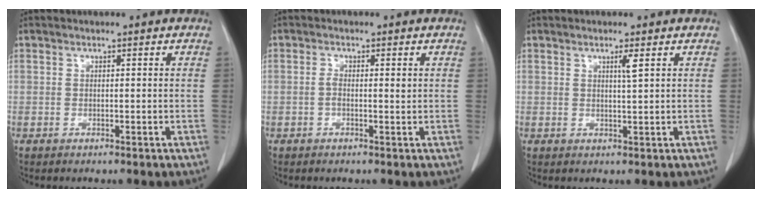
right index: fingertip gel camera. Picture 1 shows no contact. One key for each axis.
{"total": 2.0, "fx": 0.1, "fy": 0.7, "fz": 1.9, "tx": -0.034, "ty": 0.003, "tz": 0.000}
{"total": 1.7, "fx": 0.8, "fy": -0.3, "fz": 1.4, "tx": -0.028, "ty": -0.004, "tz": 0.014}